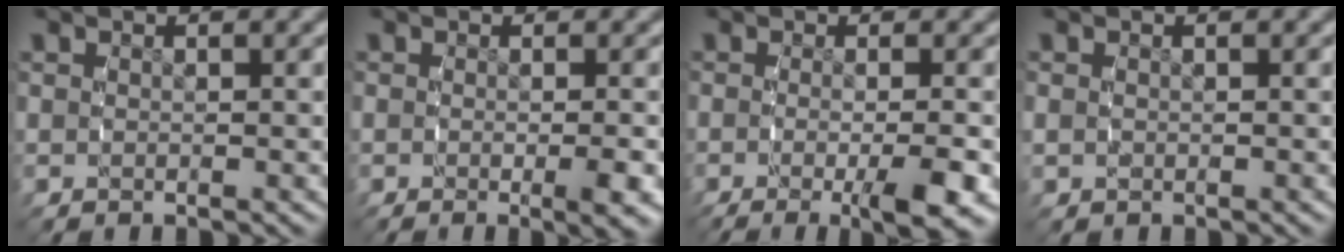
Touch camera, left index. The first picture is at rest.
{"total": 1.4, "force": [-0.6, -0.1, 1.3], "torque": [-0.016, 0.003, -0.016]}
{"total": 3.7, "force": [-2.1, 0.1, 3.1], "torque": [-0.051, -0.009, -0.033]}
{"total": 1.1, "force": [-0.3, 1.0, 0.1], "torque": [-0.013, -0.009, 0.000]}